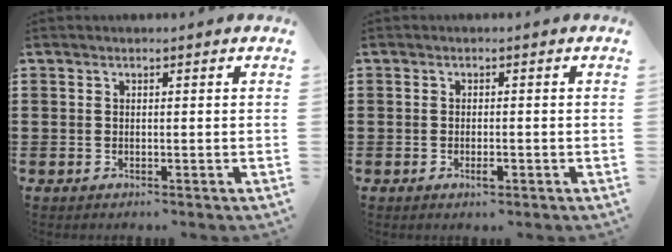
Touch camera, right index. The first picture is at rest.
{"total": 1.6, "force": [-0.7, 0.4, 1.3], "torque": [-0.024, -0.003, -0.012]}